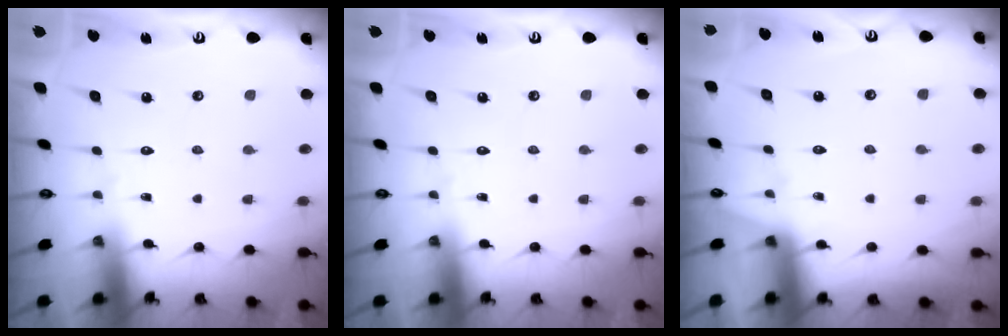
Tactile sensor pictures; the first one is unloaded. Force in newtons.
{"total": 0.0}
{"total": 2.4, "press": 2.4, "slide": 0.4}